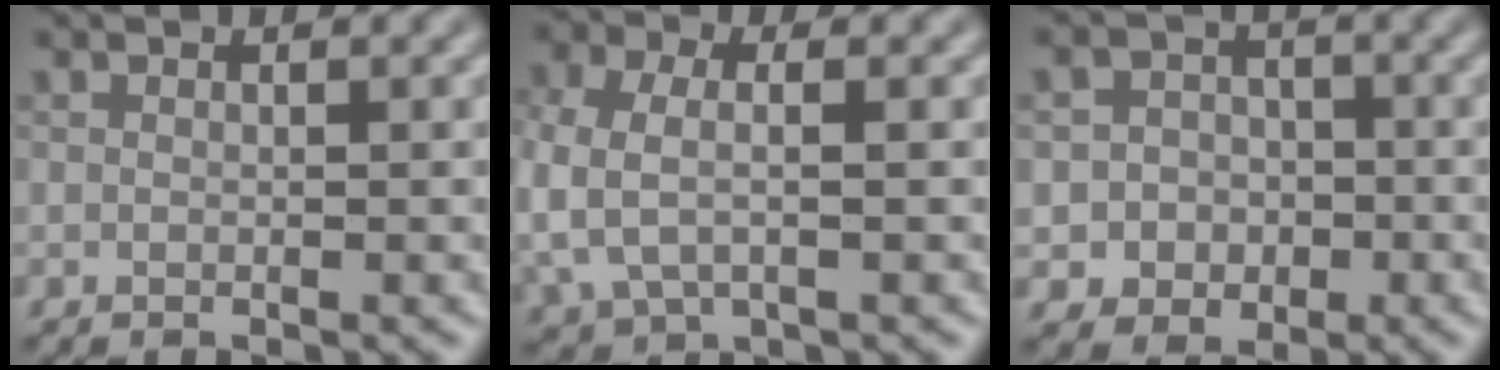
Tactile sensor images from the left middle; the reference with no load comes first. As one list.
[{"total": 4.4, "force": [-0.4, 2.9, 3.3], "torque": [-0.094, -0.004, -0.006]}, {"total": 4.0, "force": [-1.0, 3.8, 1.0], "torque": [0.007, 0.009, -0.036]}]